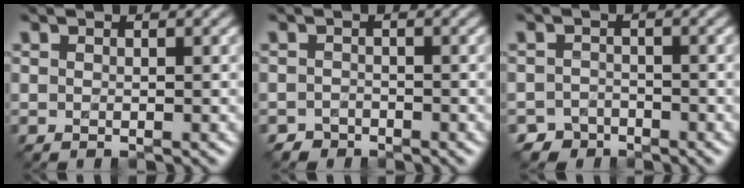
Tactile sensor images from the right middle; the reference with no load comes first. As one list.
[{"total": 1.5, "force": [-1.3, 0.7, -0.4], "torque": [0.007, -0.006, -0.025]}, {"total": 2.9, "force": [-2.4, 1.5, -0.3], "torque": [0.017, 0.001, -0.044]}]